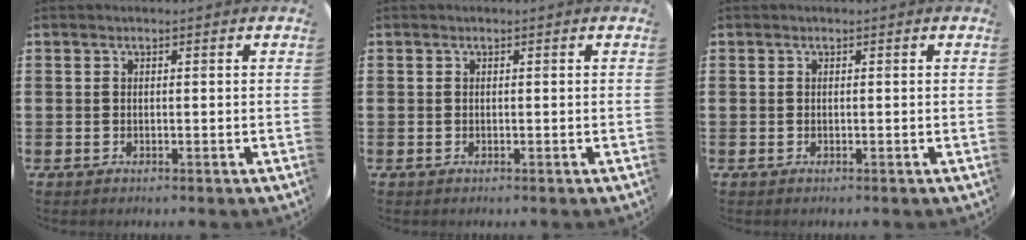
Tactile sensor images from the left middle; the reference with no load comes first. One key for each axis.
{"total": 0.0}
{"total": 0.0}